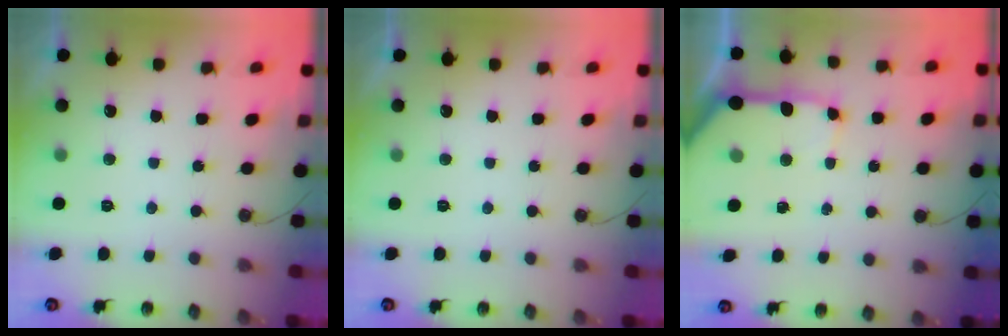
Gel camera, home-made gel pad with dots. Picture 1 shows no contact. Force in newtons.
{"total": 0.0}
{"total": 11.9, "press": 11.8, "slide": 1.5}